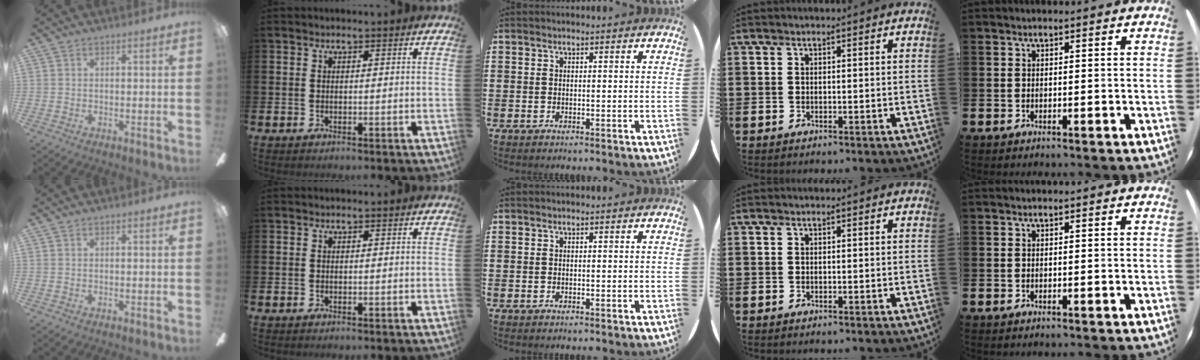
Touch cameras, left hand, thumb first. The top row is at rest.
{}